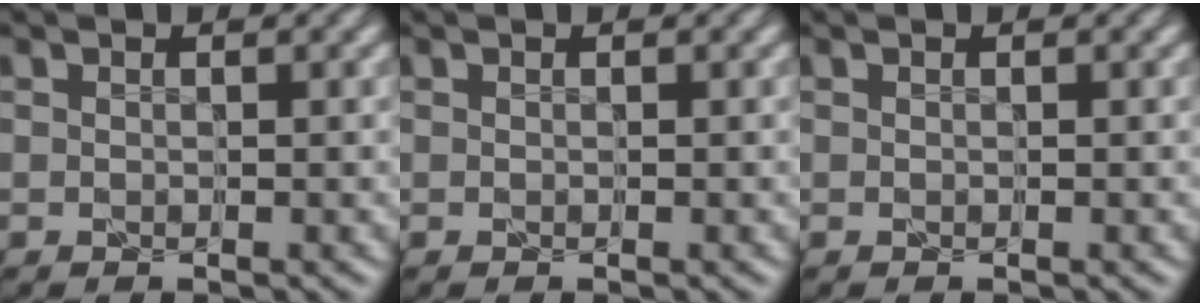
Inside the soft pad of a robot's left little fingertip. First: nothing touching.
{"total": 0.0}
{"total": 0.0}